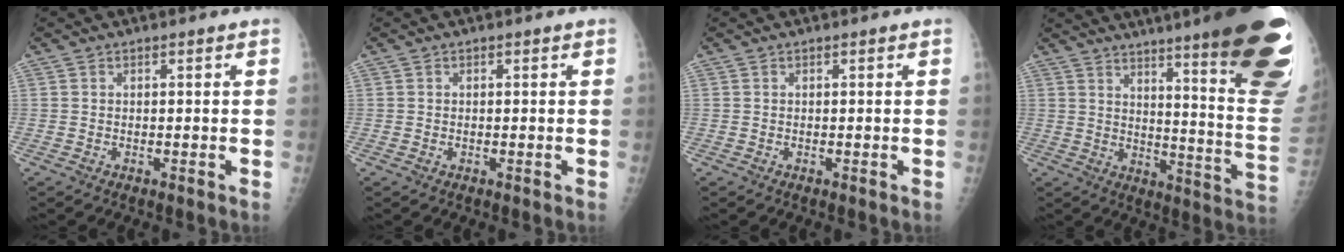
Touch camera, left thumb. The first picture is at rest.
{"total": 0.0}
{"total": 0.0}
{"total": 29.9, "force": [19.6, 3.7, 22.2], "torque": [-0.208, -0.109, 0.255]}